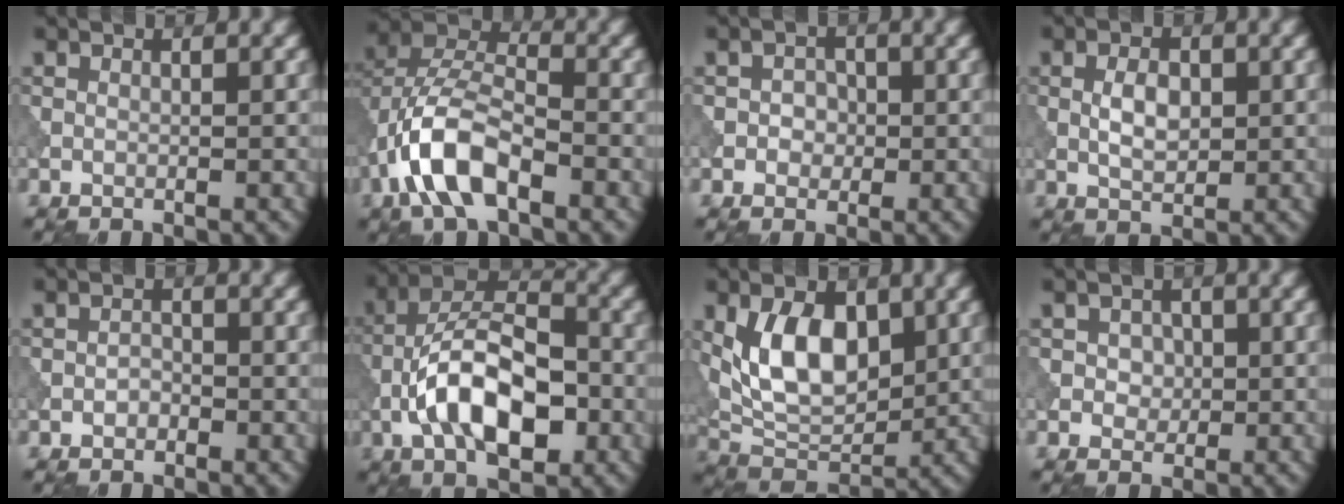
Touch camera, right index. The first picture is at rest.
{"total": 7.9, "force": [-3.5, 3.9, 5.9], "torque": [-0.119, 0.012, -0.074]}
{"total": 1.6, "force": [-0.3, 1.4, 0.8], "torque": [-0.002, -0.001, -0.009]}
{"total": 2.9, "force": [0.1, 1.6, 2.4], "torque": [-0.050, 0.000, 0.002]}
{"total": 1.0, "force": [-0.6, 0.7, 0.5], "torque": [-0.010, 0.001, -0.012]}
{"total": 9.9, "force": [-3.3, 4.8, 8.0], "torque": [-0.141, 0.013, -0.064]}
{"total": 7.7, "force": [1.5, 4.4, 6.2], "torque": [-0.113, -0.006, 0.024]}
{"total": 1.9, "force": [0.2, 1.6, 1.0], "torque": [-0.019, 0.002, 0.000]}